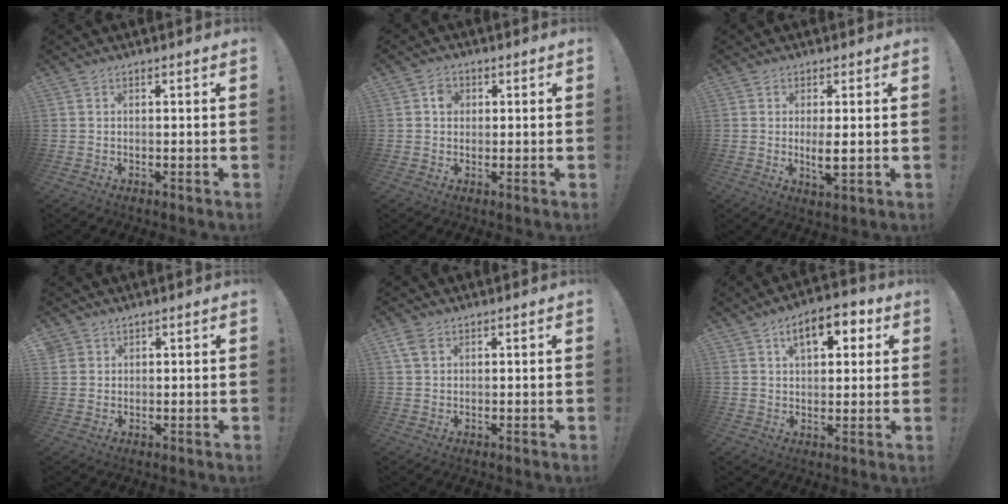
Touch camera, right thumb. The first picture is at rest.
{"total": 3.6, "force": [0.5, 3.1, 1.6], "torque": [-0.010, 0.002, 0.005]}
{"total": 4.5, "force": [0.3, 1.1, 4.4], "torque": [-0.071, -0.014, 0.004]}
{"total": 2.1, "force": [1.5, 1.4, 0.2], "torque": [-0.001, -0.008, 0.028]}
{"total": 3.7, "force": [1.9, 2.2, 2.2], "torque": [-0.037, -0.003, 0.037]}
{"total": 10.4, "force": [4.2, 5.6, 7.7], "torque": [-0.099, -0.004, 0.068]}